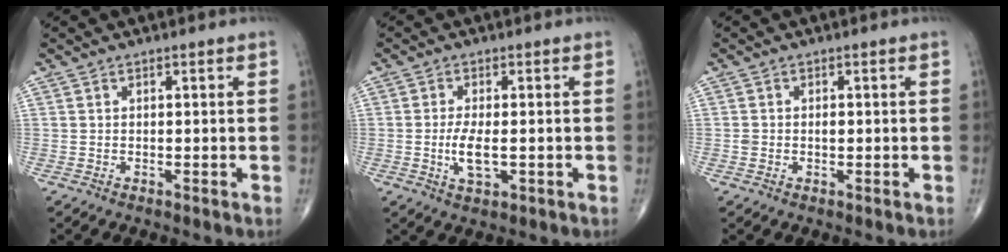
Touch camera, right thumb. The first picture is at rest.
{"total": 4.8, "force": [-0.8, 1.9, 4.4], "torque": [-0.092, -0.009, -0.013]}
{"total": 1.5, "force": [-0.1, 1.1, 1.1], "torque": [-0.020, 0.004, 0.001]}